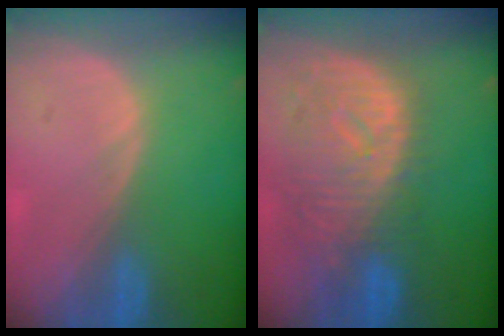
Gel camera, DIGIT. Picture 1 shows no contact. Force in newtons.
{"total": 11.1, "press": 9.8, "slide": 5.2}